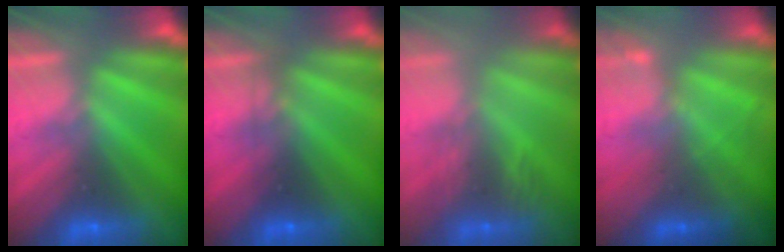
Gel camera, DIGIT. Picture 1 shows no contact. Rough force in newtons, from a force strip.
{"total": 2.3}
{"total": 3.7}
{"total": 2.0}